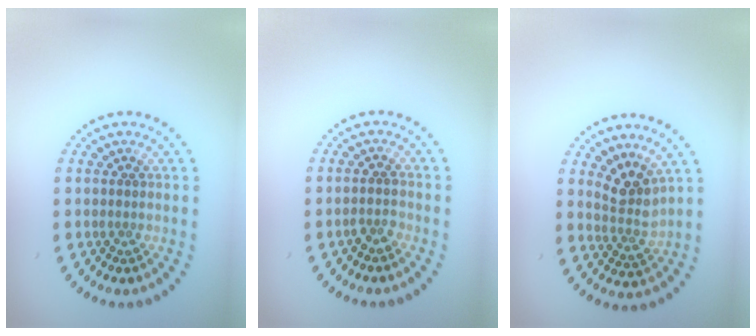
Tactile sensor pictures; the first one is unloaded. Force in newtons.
{"total": 1.2, "press": 1.1, "slide": 0.6}
{"total": 2.9, "press": 2.1, "slide": 2.0}